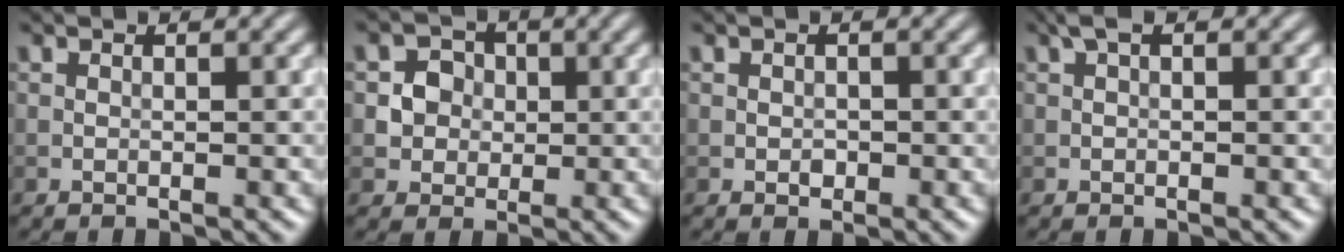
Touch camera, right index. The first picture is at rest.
{"total": 2.7, "force": [0.0, 2.6, 0.9], "torque": [-0.004, -0.003, -0.002]}
{"total": 0.7, "force": [-0.2, 0.6, 0.4], "torque": [-0.004, -0.003, -0.004]}
{"total": 1.1, "force": [0.4, 0.4, 1.0], "torque": [-0.020, 0.005, 0.006]}